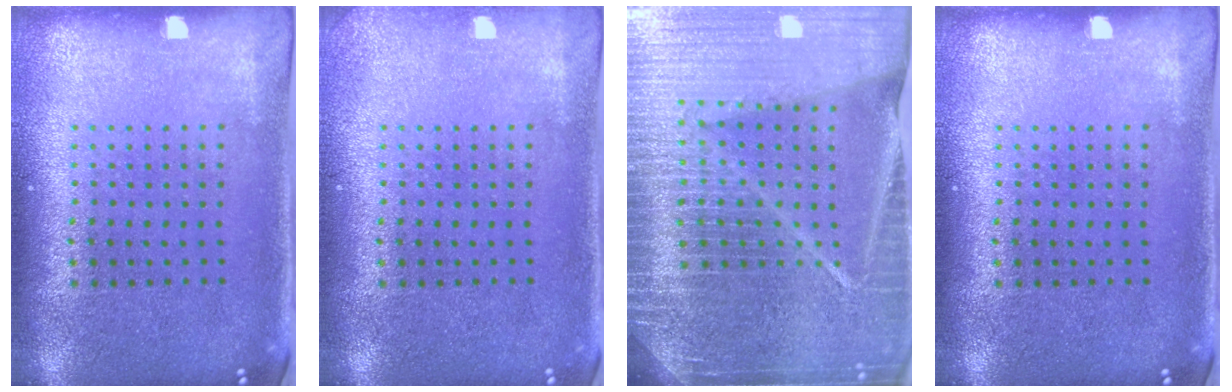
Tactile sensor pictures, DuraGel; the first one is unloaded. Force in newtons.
{"total": 1.0, "press": 1.0, "slide": 0.1}
{"total": 6.6, "press": 5.7, "slide": 3.4}
{"total": 0.0}